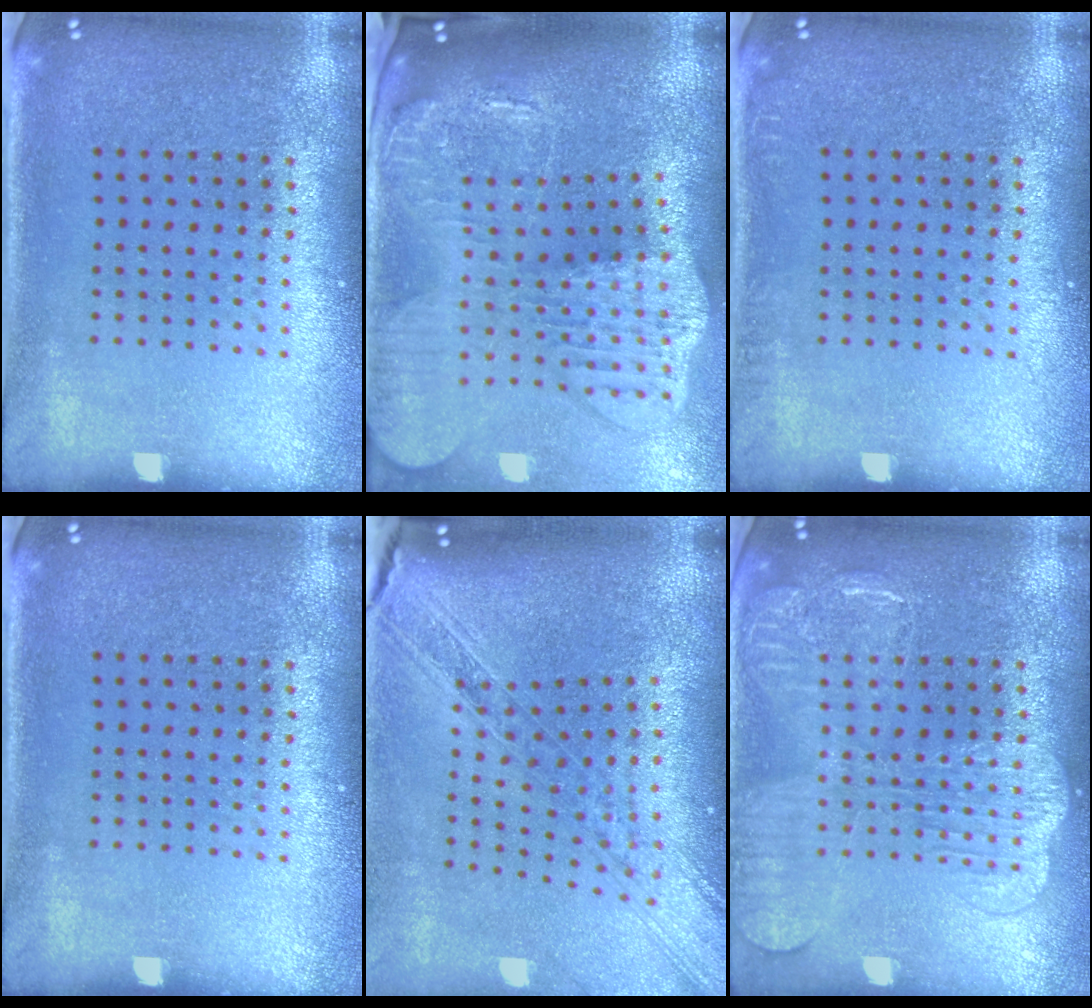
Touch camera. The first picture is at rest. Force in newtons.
{"total": 4.4, "press": 3.3, "slide": 2.9}
{"total": 0.5, "press": 0.5, "slide": 0.0}
{"total": 0.0}
{"total": 2.3, "press": 1.9, "slide": 1.3}
{"total": 2.4, "press": 2.3, "slide": 0.5}